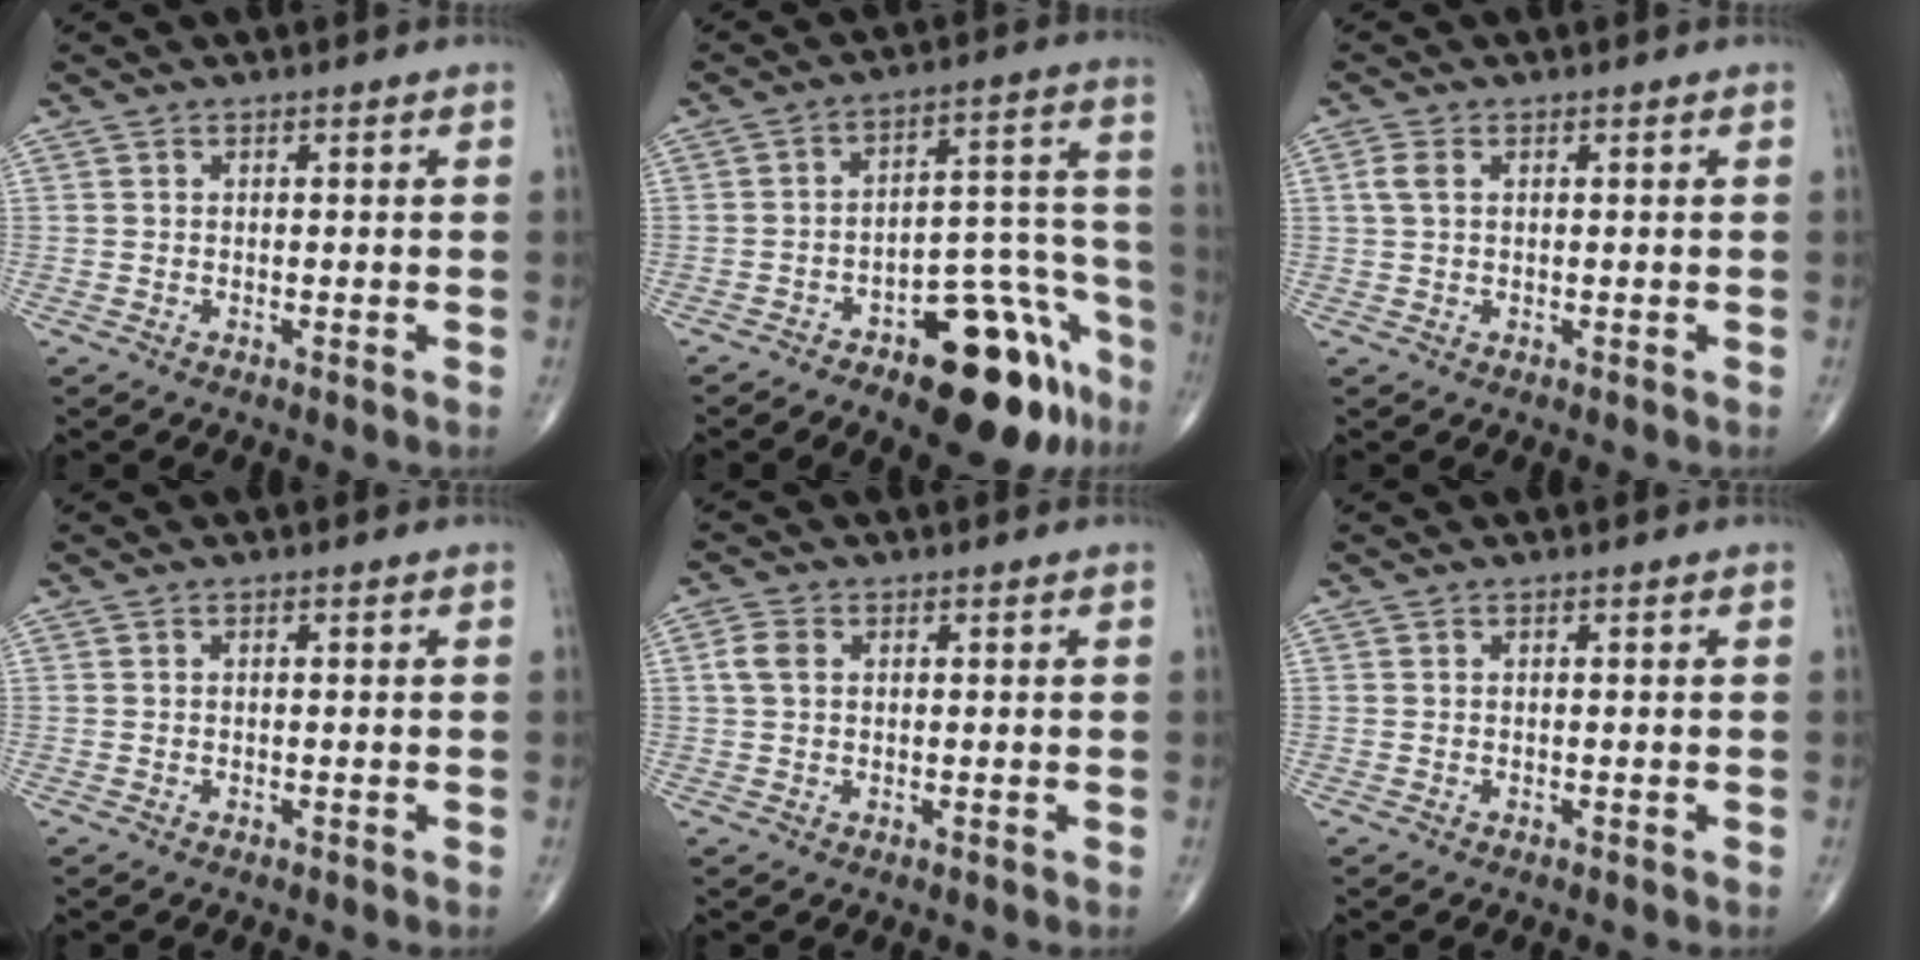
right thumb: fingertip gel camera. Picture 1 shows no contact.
{"total": 18.4, "force": [-11.1, 7.3, 12.7], "torque": [-0.105, 0.100, -0.156]}
{"total": 2.3, "force": [0.6, 1.4, 1.8], "torque": [-0.048, 0.009, 0.011]}
{"total": 0.0}
{"total": 3.1, "force": [0.6, 2.2, 2.1], "torque": [-0.048, 0.008, 0.010]}
{"total": 0.0}